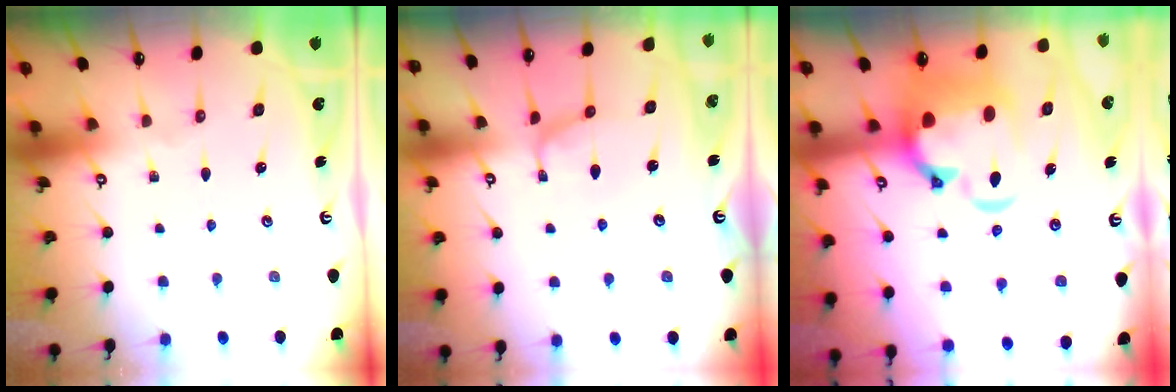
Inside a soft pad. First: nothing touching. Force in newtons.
{"total": 0.9, "press": 0.6, "slide": 0.6}
{"total": 9.3, "press": 9.0, "slide": 2.4}